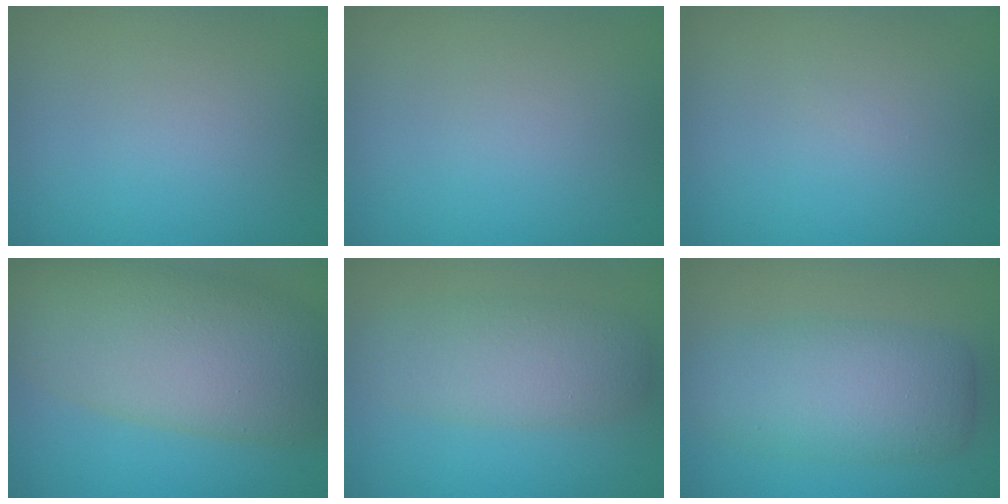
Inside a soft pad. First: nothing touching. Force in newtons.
{"total": 0.0}
{"total": 0.0}
{"total": 10.6, "press": 10.6, "slide": 0.5}
{"total": 4.5, "press": 4.5, "slide": 0.4}
{"total": 5.8, "press": 5.8, "slide": 0.2}